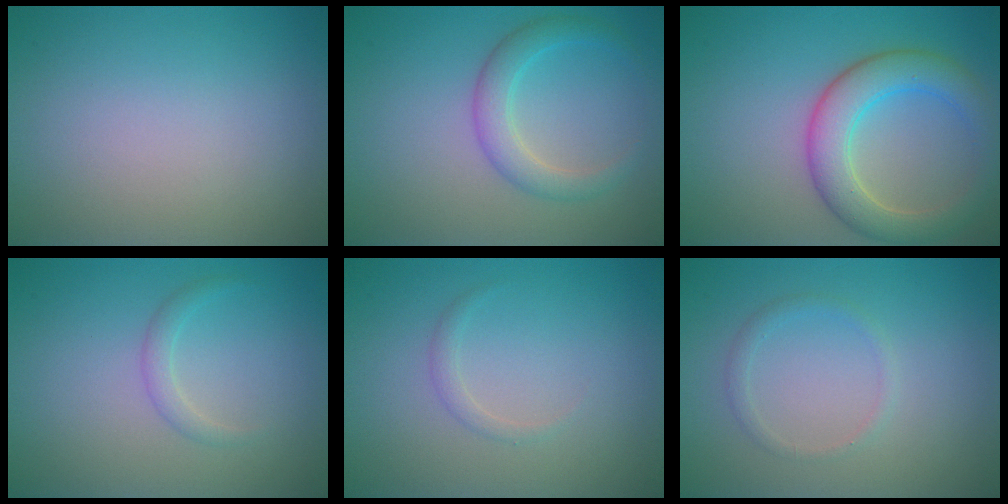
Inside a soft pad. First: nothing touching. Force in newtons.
{"total": 2.9, "press": 2.9, "slide": 0.1}
{"total": 5.6, "press": 5.6, "slide": 0.2}
{"total": 1.2, "press": 1.2, "slide": 0.1}
{"total": 0.9, "press": 0.9, "slide": 0.1}
{"total": 1.1, "press": 1.1, "slide": 0.0}